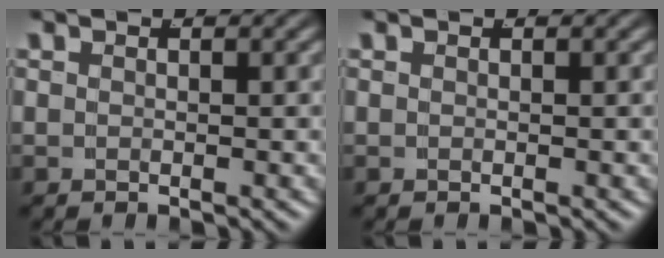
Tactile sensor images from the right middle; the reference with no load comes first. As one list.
[{"total": 0.0}]